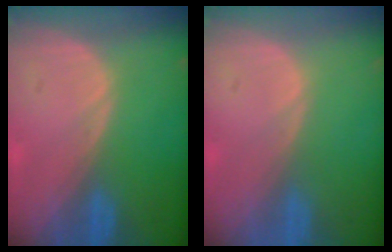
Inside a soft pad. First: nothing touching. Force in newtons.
{"total": 0.0}